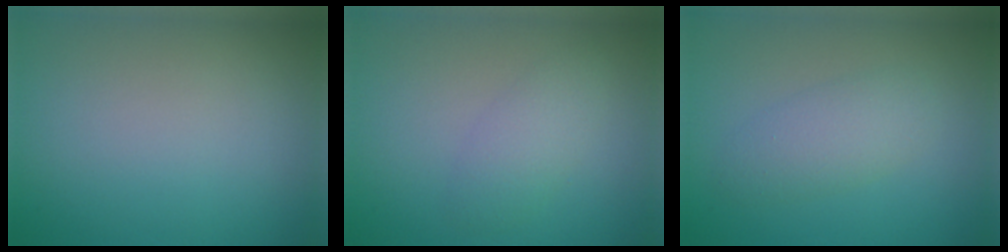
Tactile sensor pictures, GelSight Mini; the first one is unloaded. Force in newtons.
{"total": 2.3, "press": 2.3, "slide": 0.0}
{"total": 2.8, "press": 2.8, "slide": 0.1}